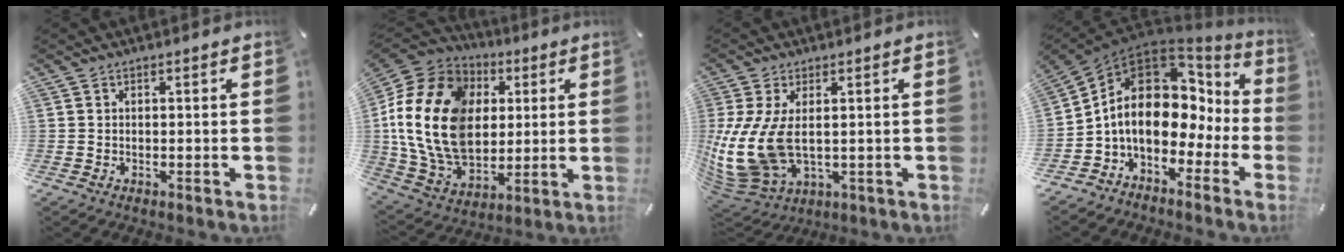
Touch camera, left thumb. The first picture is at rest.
{"total": 21.9, "force": [1.8, 17.2, 13.5], "torque": [-0.296, 0.000, 0.031]}
{"total": 13.5, "force": [1.3, 8.3, 10.5], "torque": [-0.256, -0.022, 0.026]}
{"total": 14.6, "force": [0.2, 10.6, 10.0], "torque": [-0.187, -0.012, 0.001]}